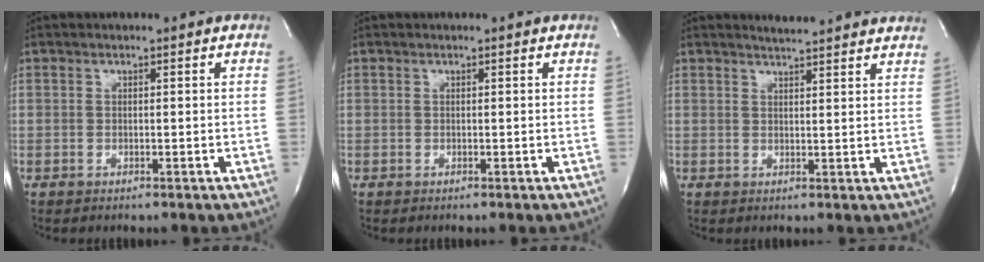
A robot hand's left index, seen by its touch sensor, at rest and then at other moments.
{"total": 1.1, "force": [1.1, 0.1, 0.3], "torque": [-0.010, 0.006, 0.010]}
{"total": 8.3, "force": [7.9, 0.5, 2.6], "torque": [-0.040, 0.006, 0.087]}